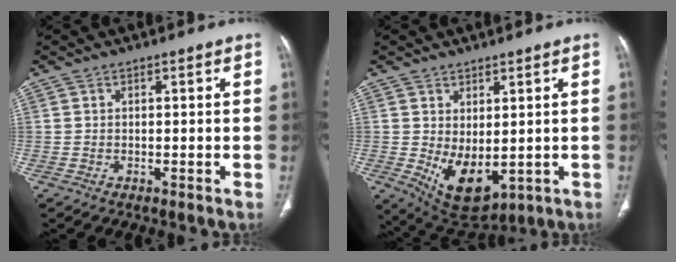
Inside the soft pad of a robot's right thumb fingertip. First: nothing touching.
{"total": 9.2, "force": [-0.6, 5.1, 7.6], "torque": [-0.110, -0.013, 0.019]}